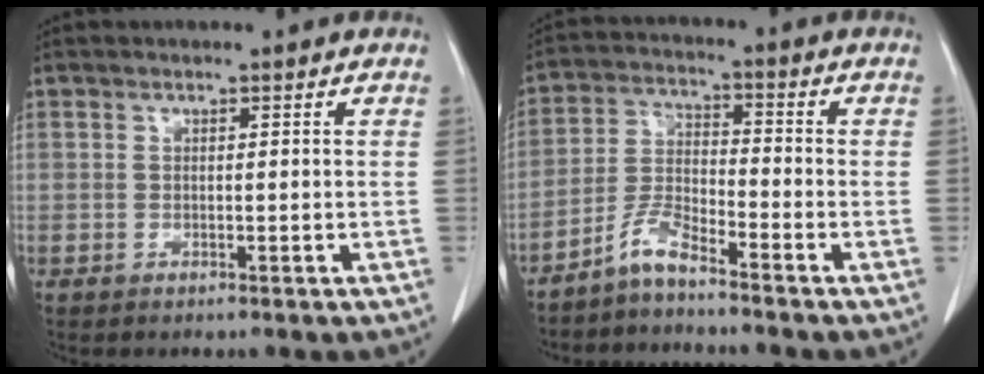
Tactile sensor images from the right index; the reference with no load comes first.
{"total": 5.0, "force": [-4.2, 0.4, 2.6], "torque": [-0.059, -0.012, -0.088]}